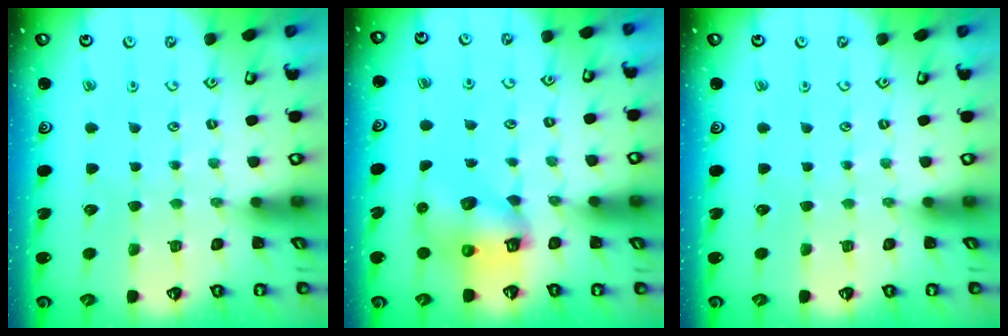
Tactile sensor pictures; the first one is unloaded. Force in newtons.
{"total": 8.1, "press": 8.0, "slide": 0.9}
{"total": 0.0}